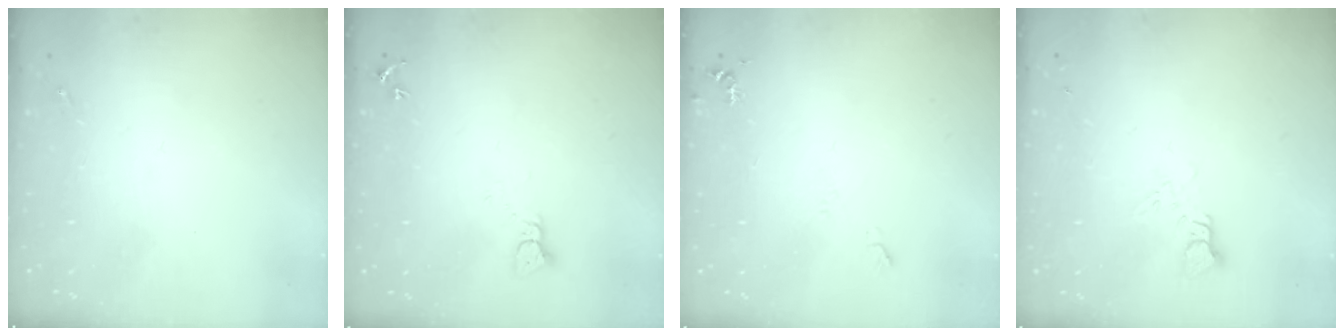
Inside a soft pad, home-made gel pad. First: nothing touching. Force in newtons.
{"total": 2.2, "press": 2.2, "slide": 0.2}
{"total": 5.5, "press": 5.5, "slide": 0.7}
{"total": 3.8, "press": 3.8, "slide": 0.3}